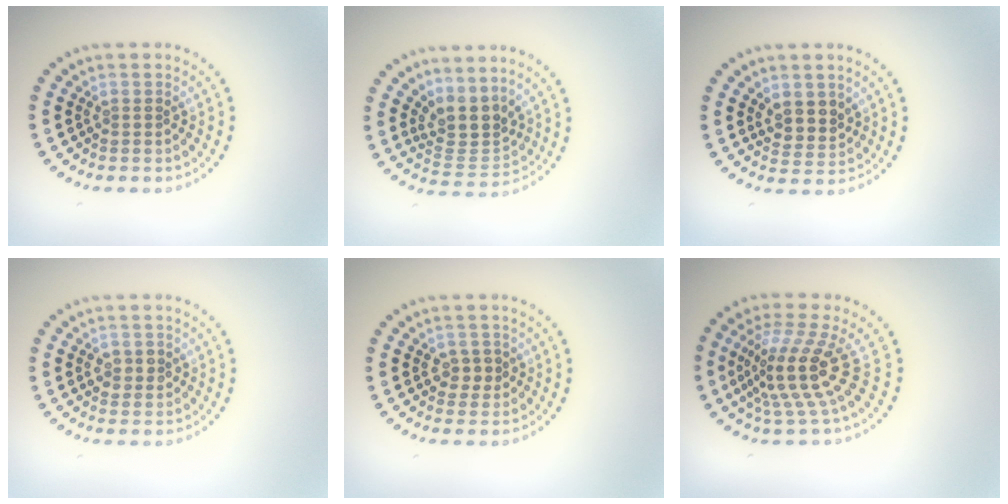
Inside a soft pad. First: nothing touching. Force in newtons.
{"total": 3.5, "press": 2.5, "slide": 2.4}
{"total": 2.4, "press": 2.2, "slide": 1.0}
{"total": 1.8, "press": 1.8, "slide": 0.0}
{"total": 1.8, "press": 1.7, "slide": 0.5}
{"total": 5.0, "press": 3.6, "slide": 3.5}